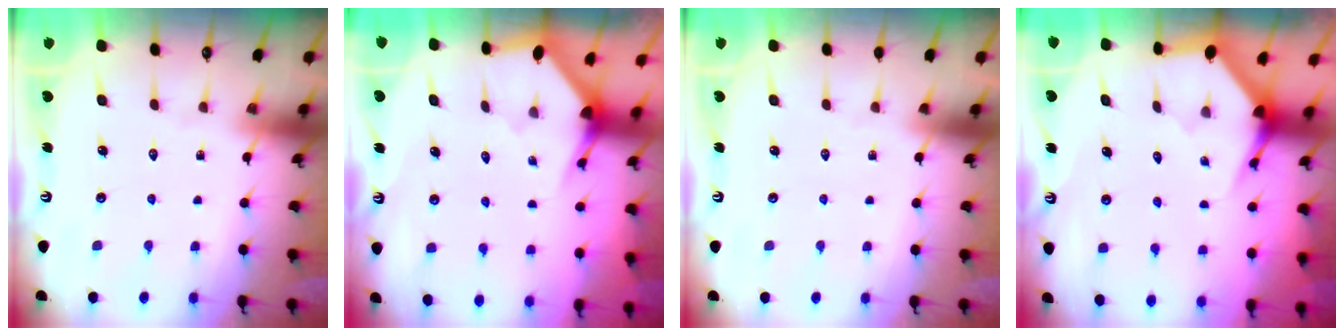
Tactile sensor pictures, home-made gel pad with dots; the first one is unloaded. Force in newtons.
{"total": 2.5, "press": 2.5, "slide": 0.2}
{"total": 0.0}
{"total": 3.6, "press": 3.6, "slide": 0.1}